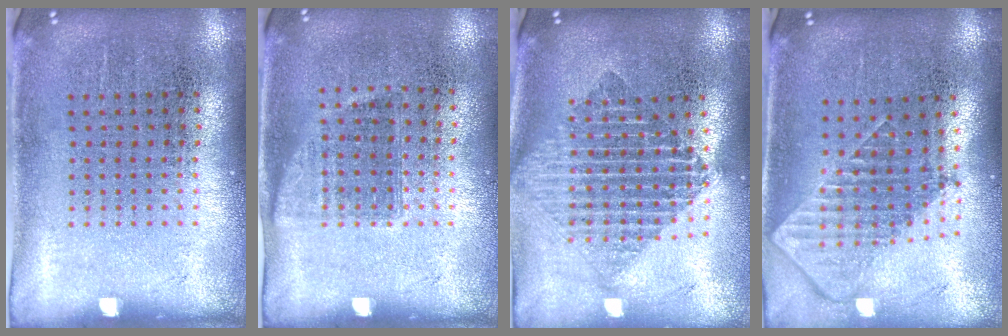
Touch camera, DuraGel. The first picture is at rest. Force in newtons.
{"total": 0.9, "press": 0.8, "slide": 0.4}
{"total": 1.9, "press": 1.6, "slide": 1.1}
{"total": 1.8, "press": 1.4, "slide": 1.1}